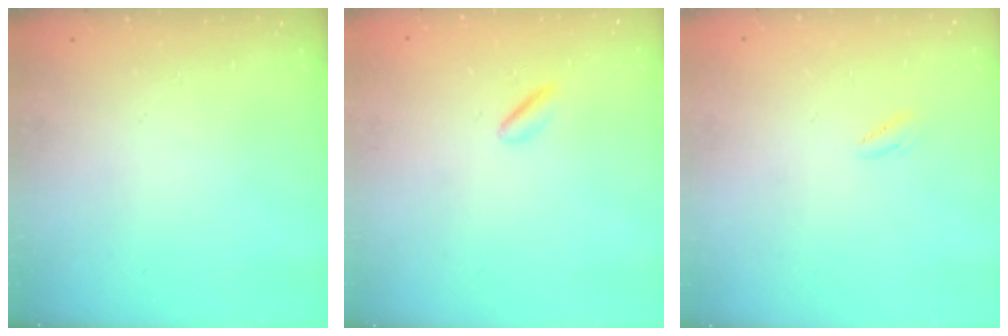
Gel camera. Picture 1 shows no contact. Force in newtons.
{"total": 1.6, "press": 1.4, "slide": 0.7}
{"total": 1.1, "press": 0.8, "slide": 0.6}